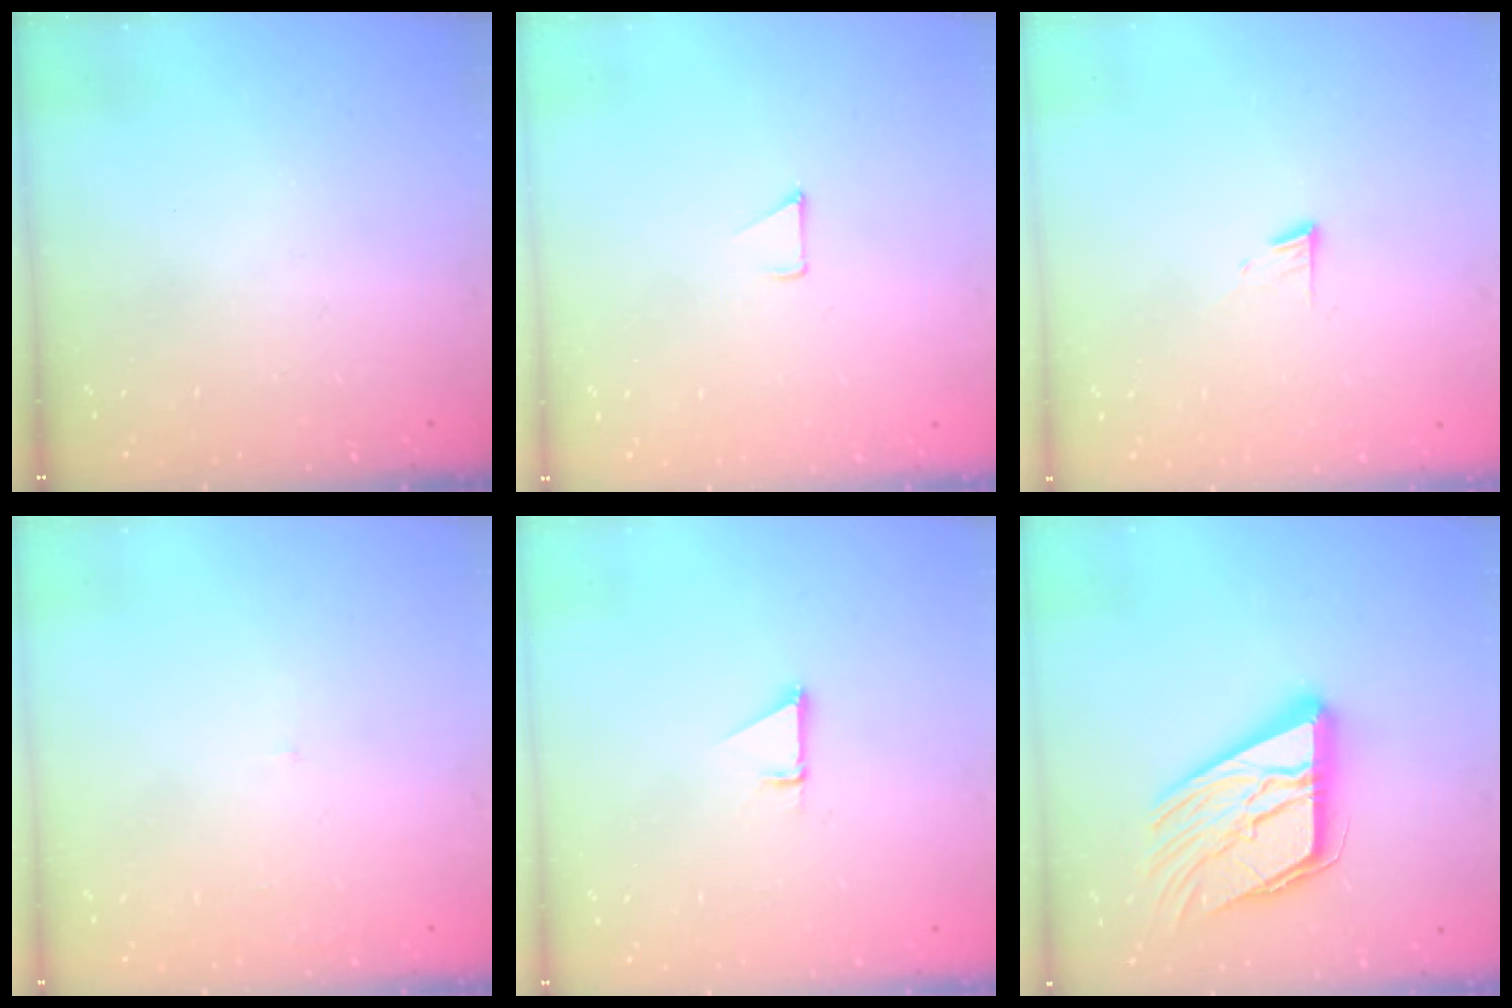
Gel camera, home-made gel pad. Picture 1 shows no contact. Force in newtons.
{"total": 3.3, "press": 3.3, "slide": 0.3}
{"total": 5.1, "press": 5.1, "slide": 0.6}
{"total": 2.0, "press": 2.0, "slide": 0.1}
{"total": 0.9, "press": 0.9, "slide": 0.1}
{"total": 20.2, "press": 20.1, "slide": 2.1}